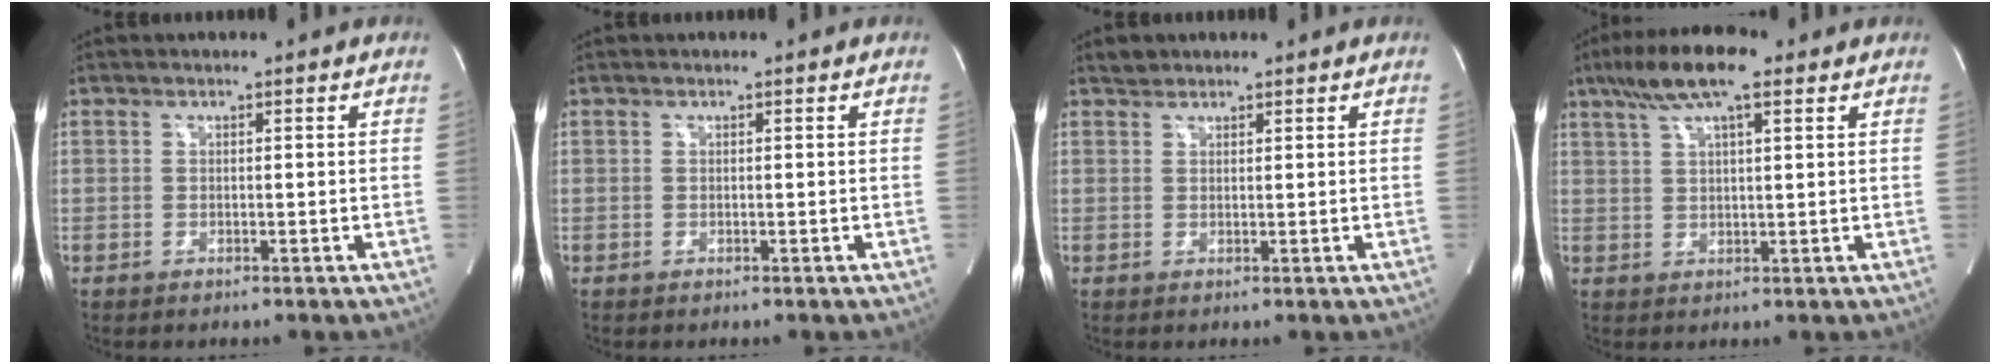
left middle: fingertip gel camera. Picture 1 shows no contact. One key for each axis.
{"total": 0.0}
{"total": 1.3, "fx": 1.2, "fy": 0.7, "fz": 0.0, "tx": 0.000, "ty": 0.007, "tz": 0.019}
{"total": 9.1, "fx": 5.7, "fy": 1.8, "fz": 6.9, "tx": -0.132, "ty": 0.025, "tz": 0.096}